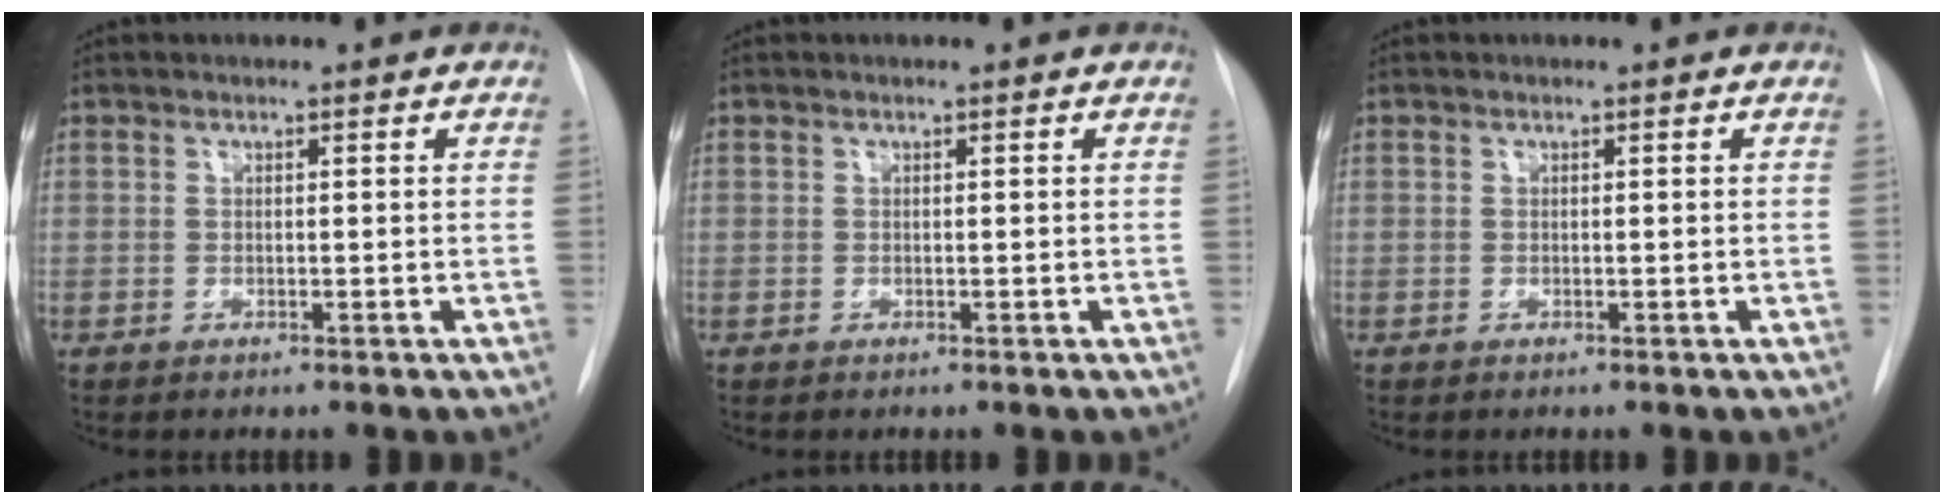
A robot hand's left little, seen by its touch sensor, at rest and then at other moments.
{"total": 0.0}
{"total": 0.0}